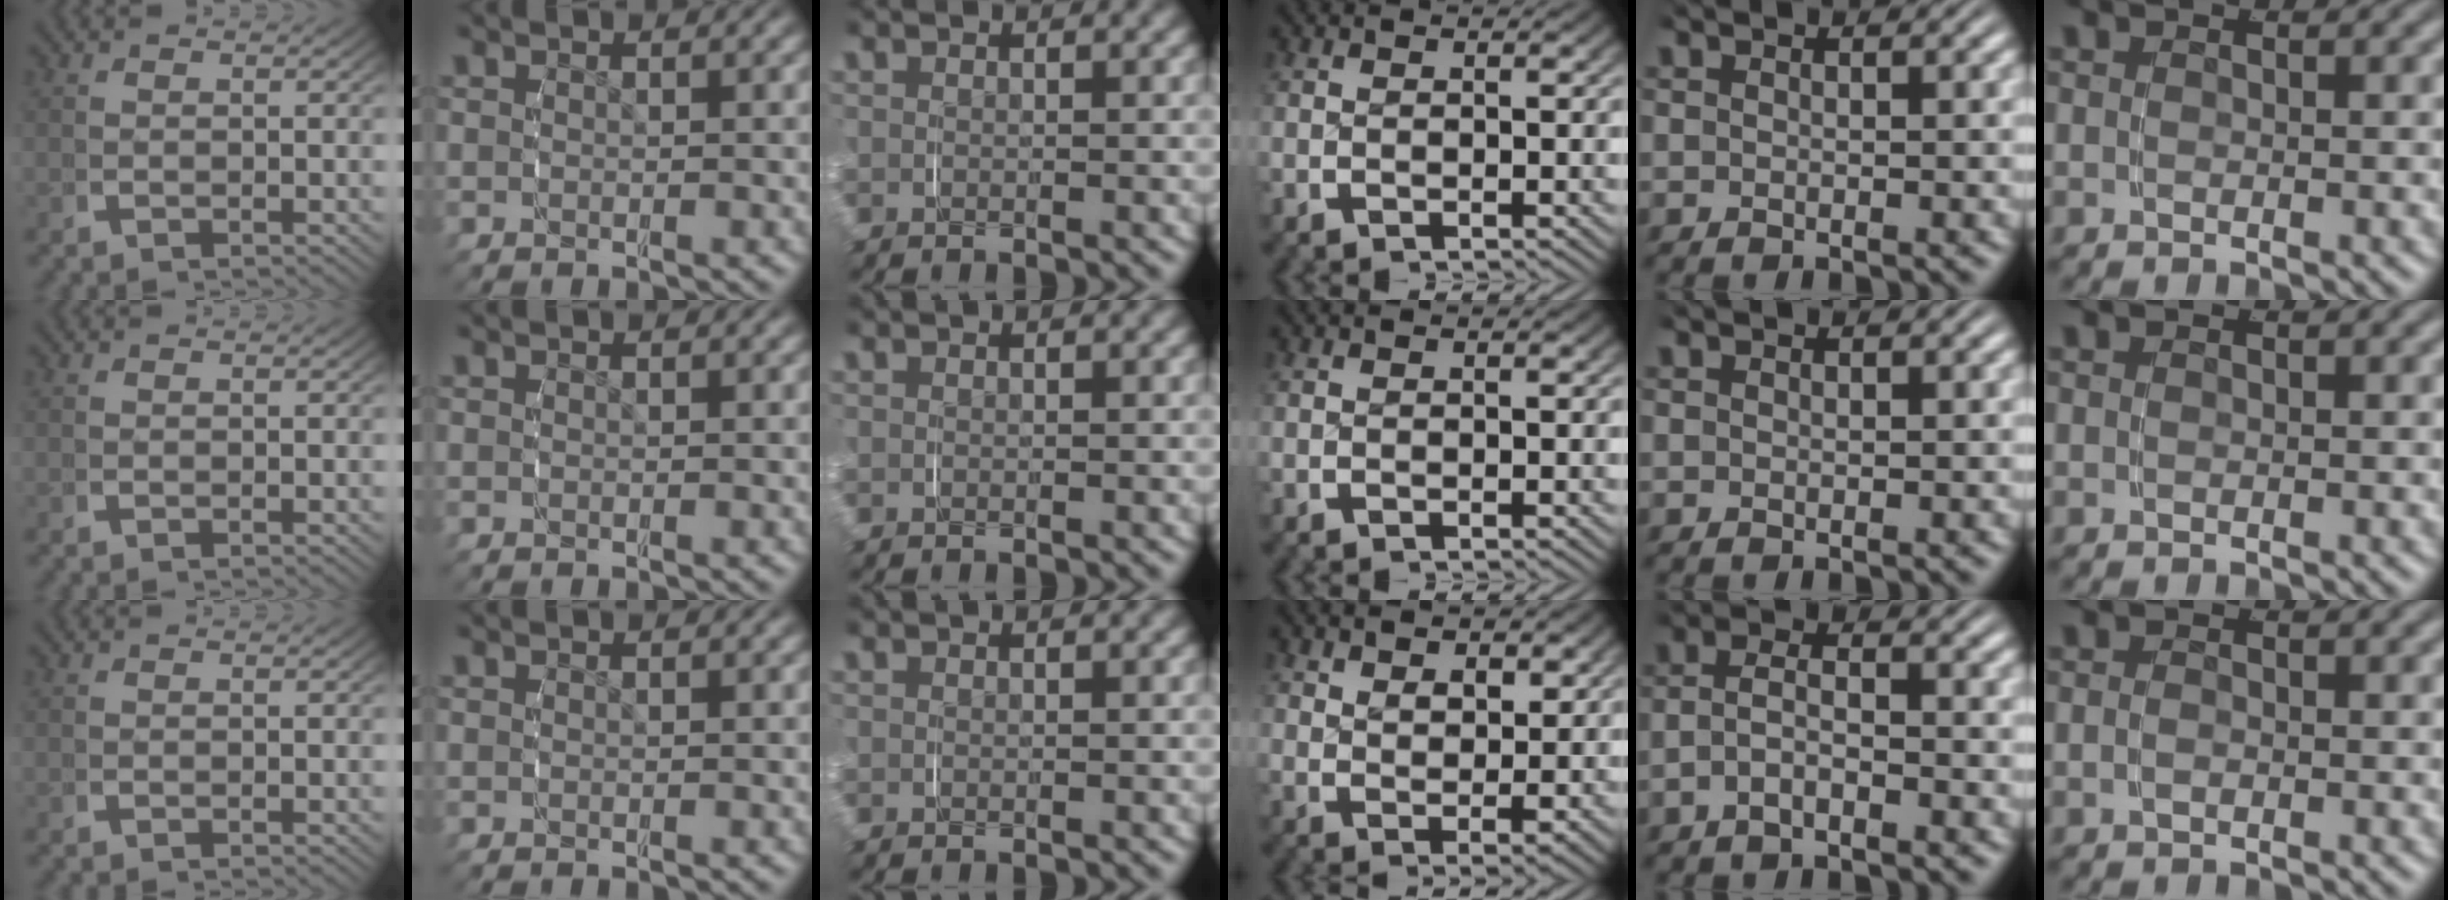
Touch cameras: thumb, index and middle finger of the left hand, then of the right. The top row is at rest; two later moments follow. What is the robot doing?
{"motion": "grasp_and_lifting", "object": "scarf"}